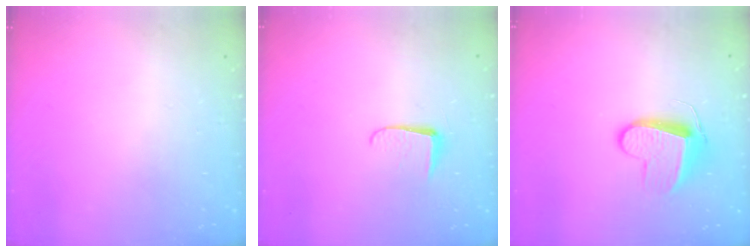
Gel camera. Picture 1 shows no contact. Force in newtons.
{"total": 5.4, "press": 5.4, "slide": 0.7}
{"total": 9.8, "press": 9.8, "slide": 0.3}